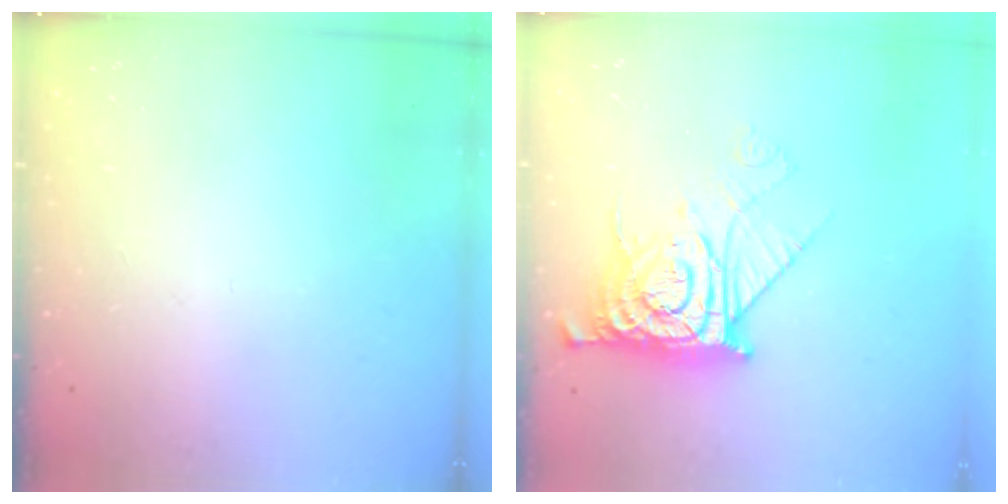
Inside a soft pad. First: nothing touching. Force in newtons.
{"total": 11.7, "press": 11.6, "slide": 1.4}